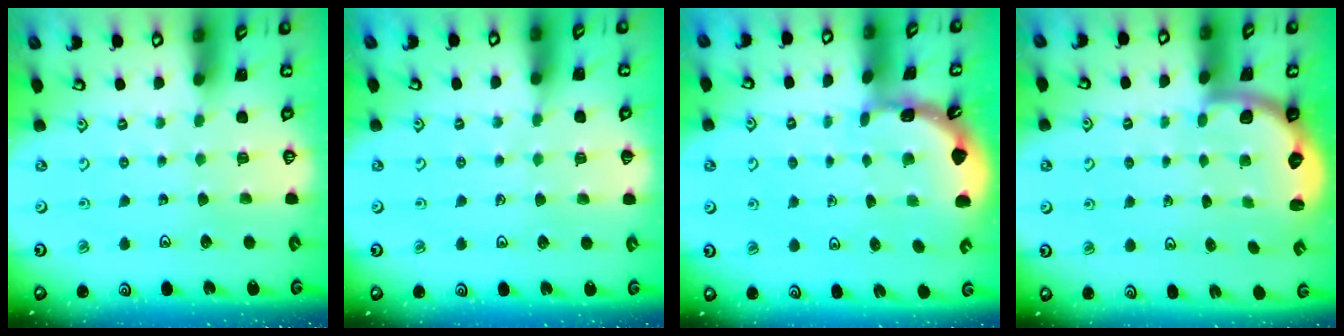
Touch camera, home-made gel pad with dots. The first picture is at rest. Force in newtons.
{"total": 3.0, "press": 2.9, "slide": 0.5}
{"total": 1.6, "press": 1.6, "slide": 0.1}
{"total": 2.6, "press": 2.2, "slide": 1.3}